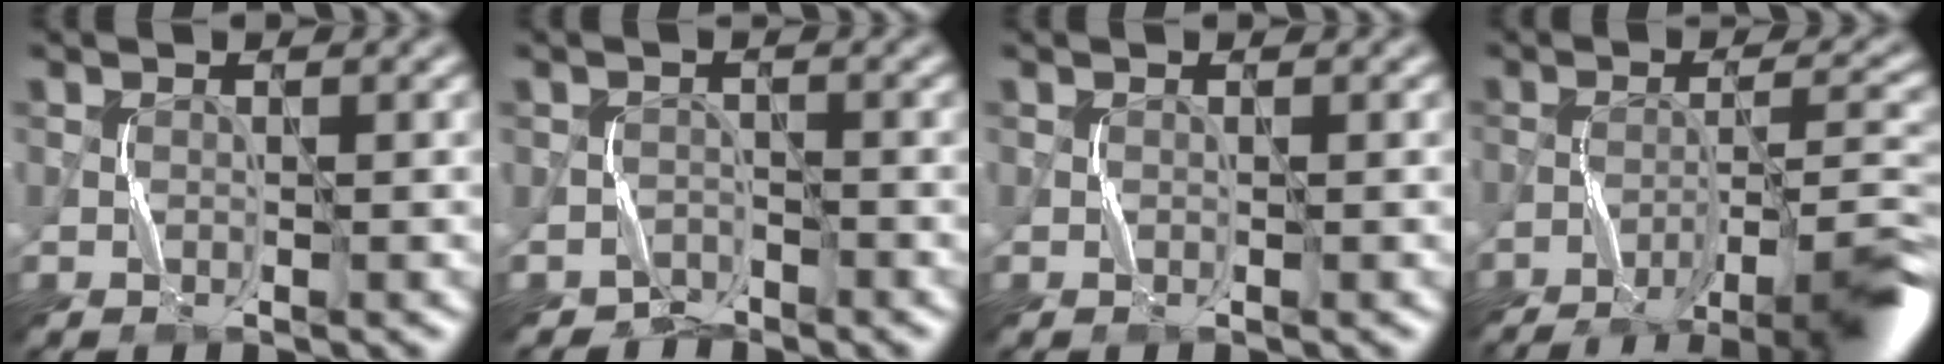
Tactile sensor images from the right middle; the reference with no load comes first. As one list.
[{"total": 1.7, "force": [-1.4, 0.6, -0.8], "torque": [0.023, 0.006, -0.030]}, {"total": 0.0}, {"total": 8.8, "force": [-6.3, 1.0, 6.0], "torque": [-0.078, 0.013, -0.103]}]